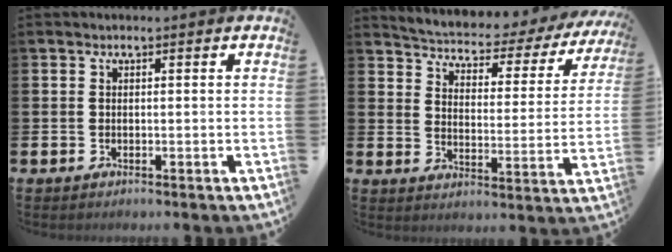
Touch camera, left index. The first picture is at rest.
{"total": 4.0, "force": [3.6, 1.2, 1.0], "torque": [-0.037, -0.036, 0.052]}